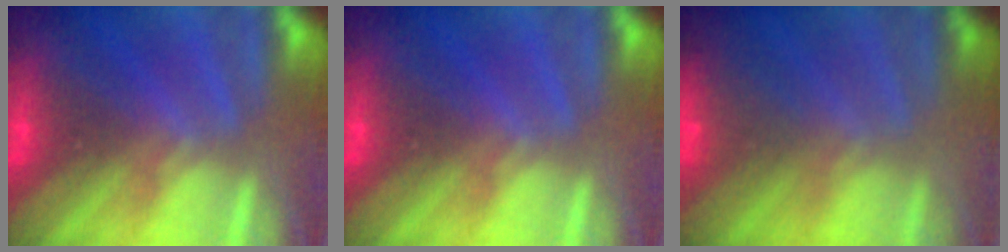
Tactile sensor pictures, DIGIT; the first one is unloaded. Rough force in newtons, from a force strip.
{"total": 0.0}
{"total": 2.9}